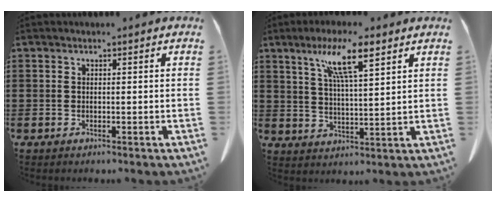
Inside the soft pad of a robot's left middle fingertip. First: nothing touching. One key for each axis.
{"total": 8.8, "fx": 5.6, "fy": 1.4, "fz": 6.7, "tx": -0.135, "ty": -0.004, "tz": 0.093}